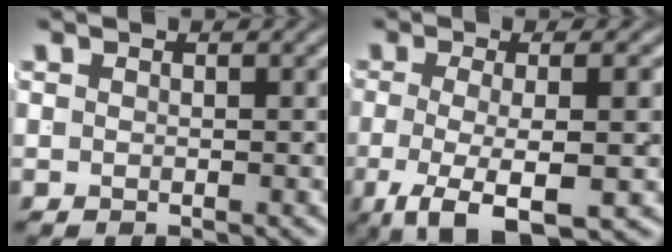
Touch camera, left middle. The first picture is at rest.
{"total": 6.9, "force": [-4.0, 1.9, 5.4], "torque": [-0.113, -0.038, -0.040]}